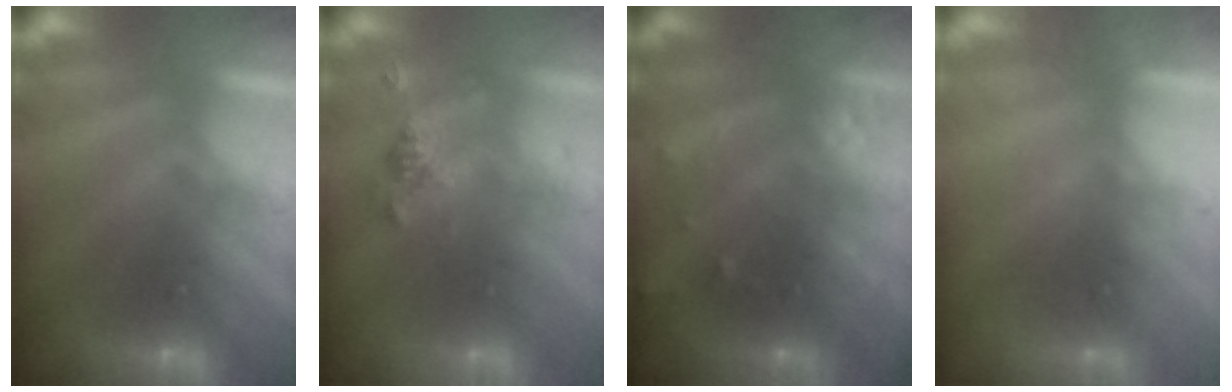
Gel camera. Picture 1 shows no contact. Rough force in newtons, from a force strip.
{"total": 2.4}
{"total": 5.7}
{"total": 2.2}